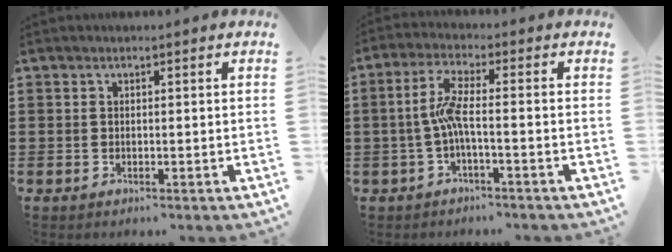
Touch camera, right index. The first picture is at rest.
{"total": 5.2, "force": [-1.3, 0.7, 5.0], "torque": [-0.112, -0.007, -0.032]}